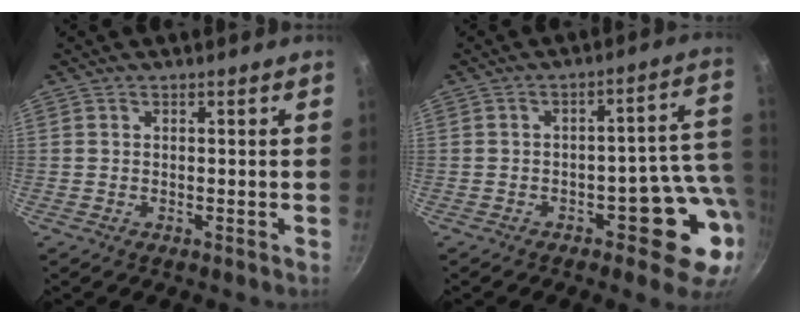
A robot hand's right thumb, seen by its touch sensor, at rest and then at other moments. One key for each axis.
{"total": 11.3, "fx": -2.4, "fy": 5.5, "fz": 9.6, "tx": -0.056, "ty": 0.029, "tz": -0.030}